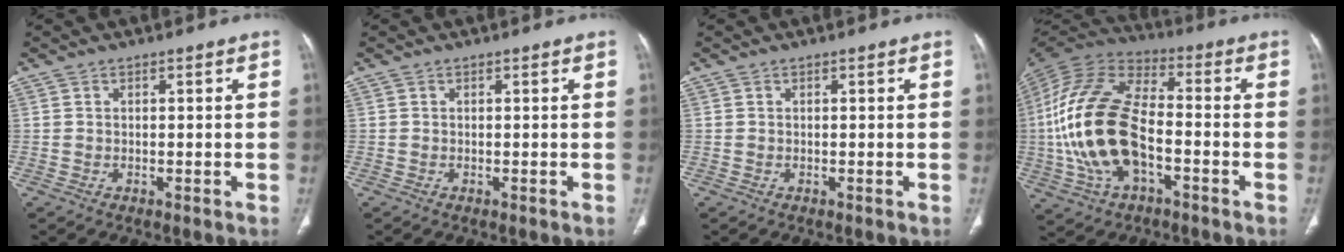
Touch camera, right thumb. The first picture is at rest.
{"total": 0.0}
{"total": 0.0}
{"total": 20.9, "force": [-3.8, 11.1, 17.3], "torque": [-0.360, 0.025, -0.071]}